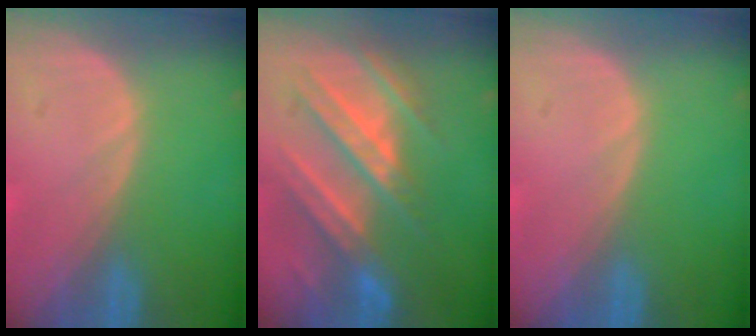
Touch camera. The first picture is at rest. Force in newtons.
{"total": 9.3, "press": 9.2, "slide": 1.5}
{"total": 0.0}